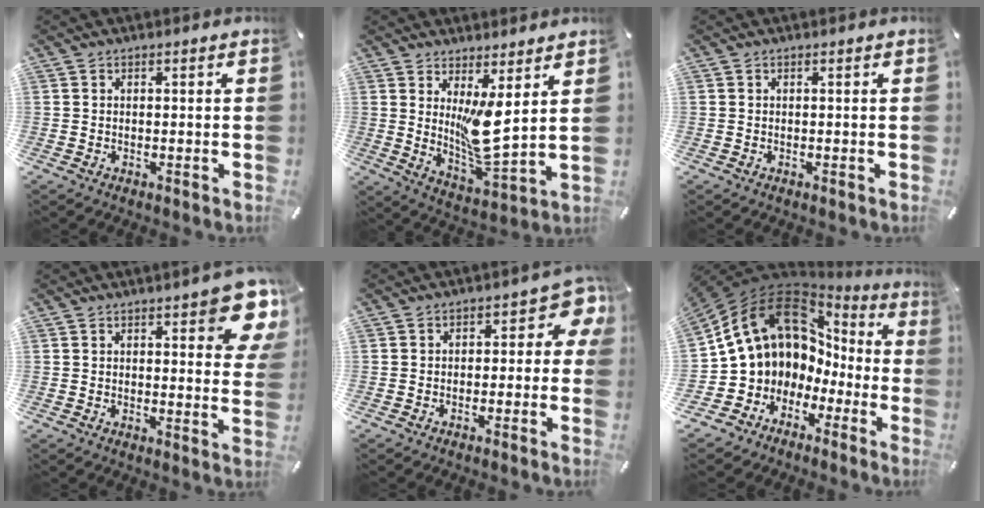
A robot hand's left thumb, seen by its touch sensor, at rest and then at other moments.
{"total": 10.8, "force": [3.4, 3.0, 9.9], "torque": [-0.181, -0.046, 0.056]}
{"total": 0.0}
{"total": 10.6, "force": [5.6, 3.6, 8.3], "torque": [-0.106, -0.031, 0.094]}
{"total": 6.4, "force": [0.7, 3.8, 5.1], "torque": [-0.066, -0.009, 0.006]}
{"total": 13.9, "force": [5.7, 11.4, 5.5], "torque": [-0.125, -0.048, 0.123]}